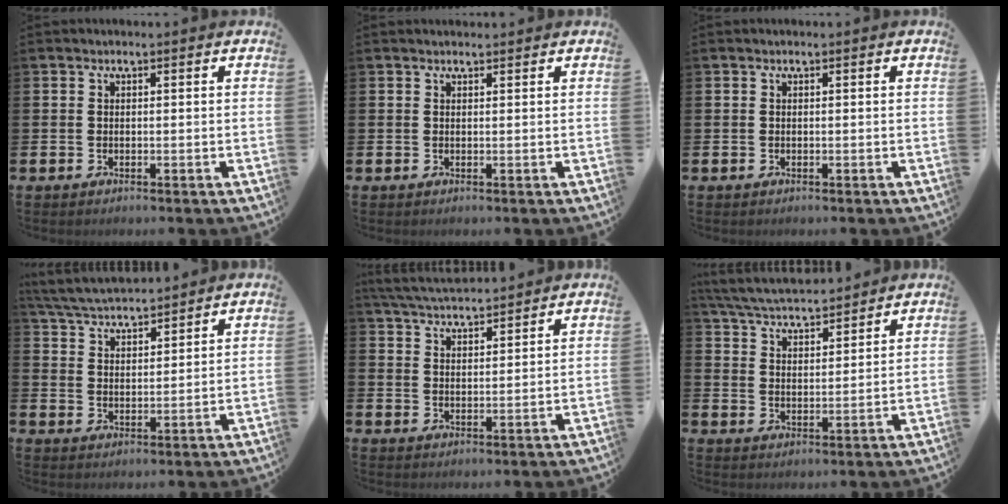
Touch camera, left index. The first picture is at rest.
{"total": 0.7, "force": [0.7, 0.1, 0.1], "torque": [0.011, -0.004, 0.010]}
{"total": 0.0}
{"total": 5.1, "force": [5.0, 0.6, 0.5], "torque": [-0.031, -0.028, 0.089]}
{"total": 4.8, "force": [4.8, 0.4, 0.5], "torque": [-0.028, -0.024, 0.087]}
{"total": 5.4, "force": [5.3, 0.6, 0.8], "torque": [-0.038, -0.033, 0.093]}